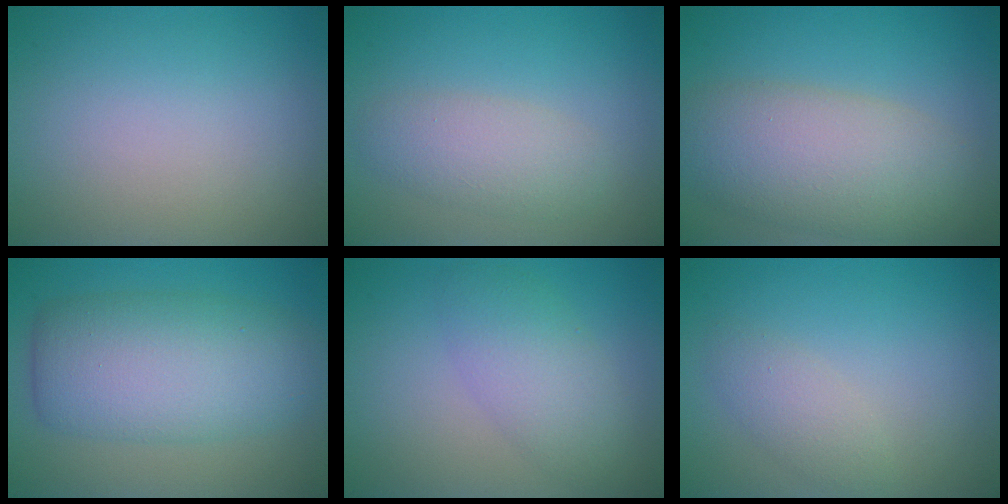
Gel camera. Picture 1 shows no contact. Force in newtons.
{"total": 3.2, "press": 3.2, "slide": 0.2}
{"total": 7.7, "press": 7.7, "slide": 0.4}
{"total": 8.3, "press": 8.3, "slide": 0.4}
{"total": 4.1, "press": 4.1, "slide": 0.3}
{"total": 1.9, "press": 1.9, "slide": 0.0}